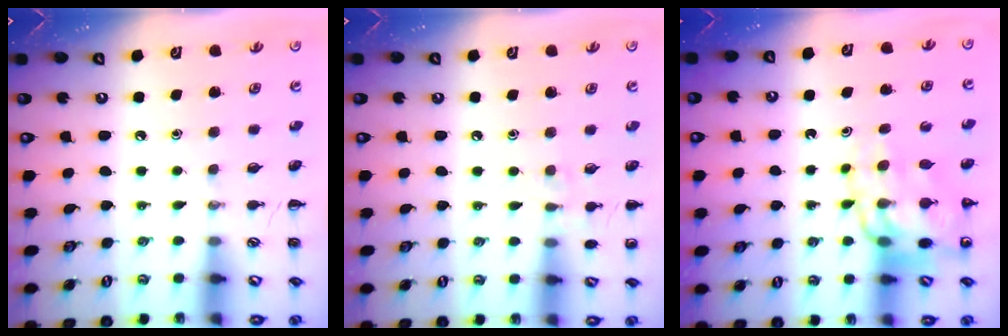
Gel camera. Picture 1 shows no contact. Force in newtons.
{"total": 5.1, "press": 4.8, "slide": 1.6}
{"total": 12.8, "press": 12.5, "slide": 3.1}